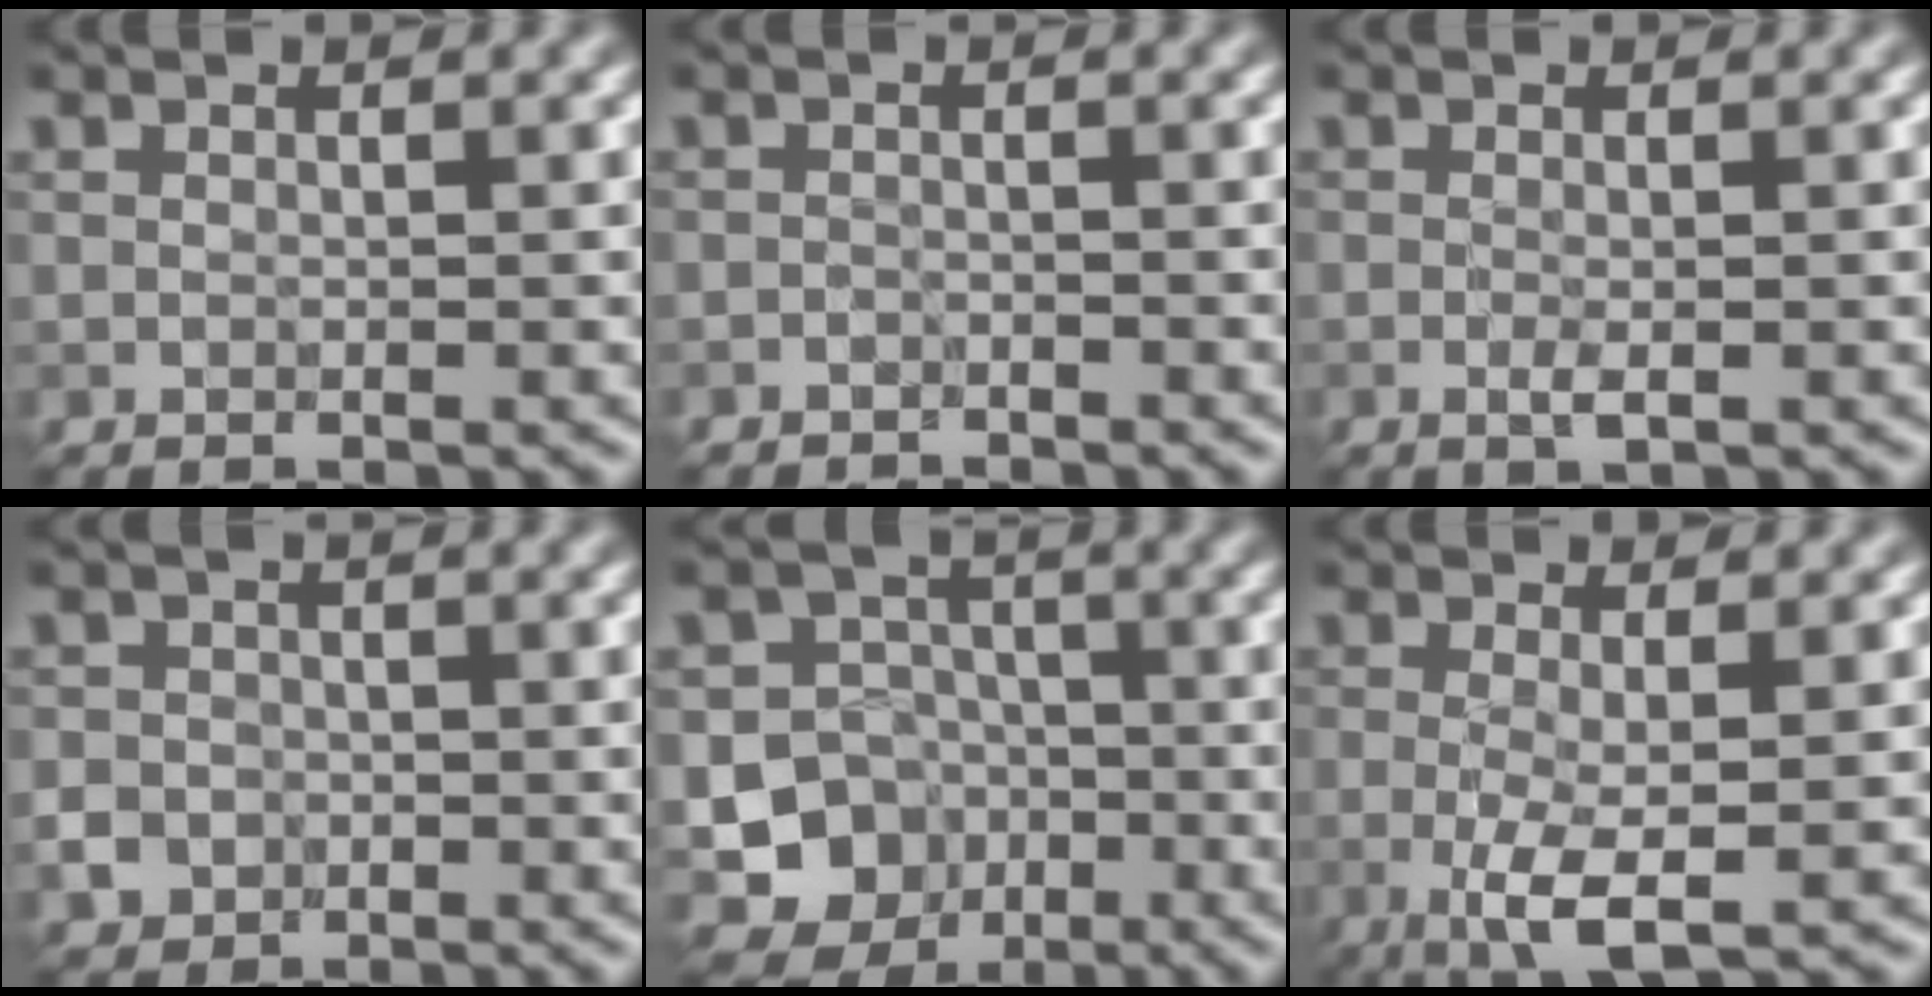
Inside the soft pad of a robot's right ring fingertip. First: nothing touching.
{"total": 1.1, "force": [-1.0, 0.3, 0.0], "torque": [0.003, 0.000, -0.019]}
{"total": 1.2, "force": [-0.3, 0.3, 1.1], "torque": [-0.023, -0.004, -0.006]}
{"total": 2.7, "force": [-0.9, 2.4, 0.6], "torque": [0.001, -0.001, -0.022]}
{"total": 8.6, "force": [-3.1, 7.7, 2.1], "torque": [-0.006, -0.013, -0.072]}
{"total": 4.3, "force": [-0.8, 1.1, 4.1], "torque": [-0.084, -0.012, -0.015]}